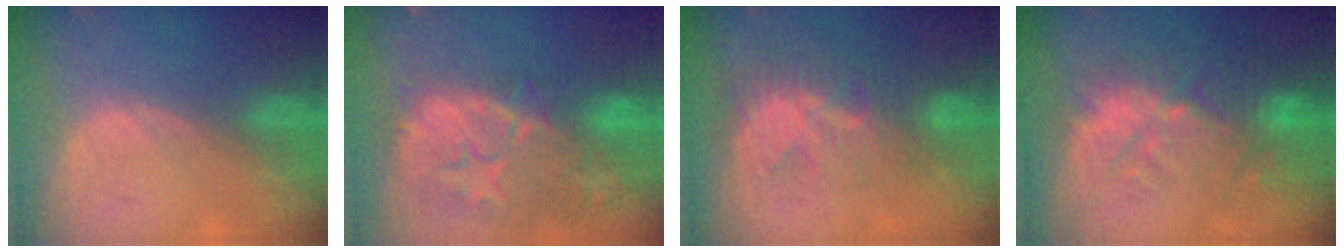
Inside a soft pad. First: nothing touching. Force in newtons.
{"total": 14.6, "press": 11.8, "slide": 8.6}
{"total": 8.9, "press": 7.6, "slide": 4.6}
{"total": 11.1, "press": 9.9, "slide": 5.0}